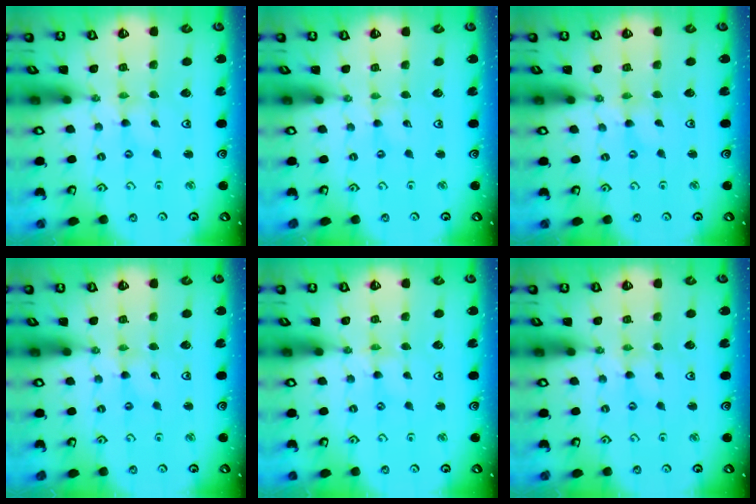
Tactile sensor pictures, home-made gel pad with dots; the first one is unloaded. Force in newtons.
{"total": 0.0}
{"total": 0.0}
{"total": 0.0}
{"total": 0.0}
{"total": 0.0}